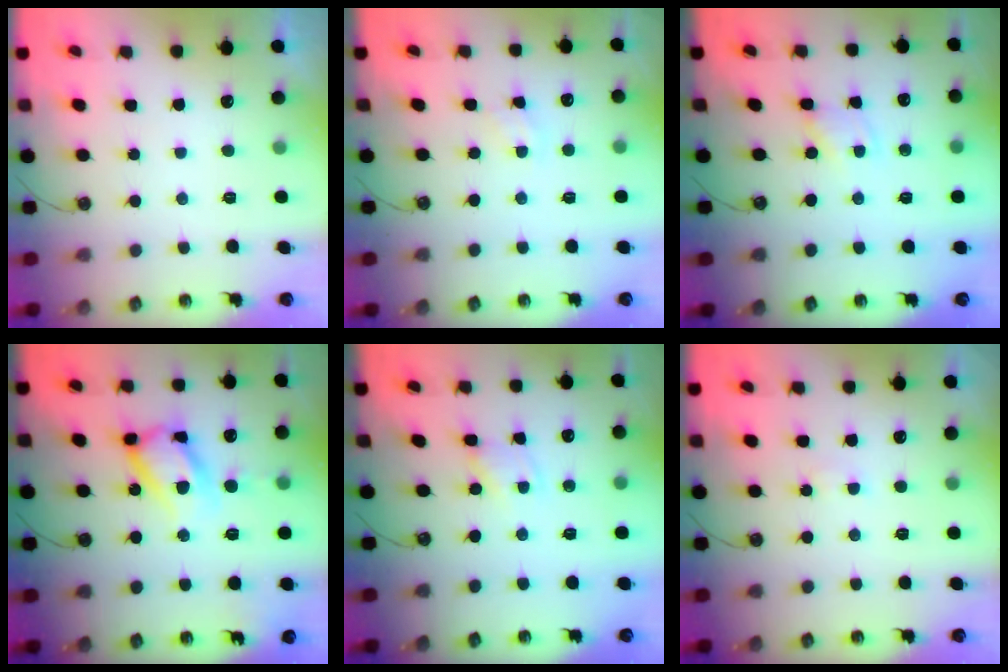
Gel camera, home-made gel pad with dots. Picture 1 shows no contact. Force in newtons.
{"total": 2.4, "press": 2.3, "slide": 0.4}
{"total": 1.1, "press": 1.1, "slide": 0.1}
{"total": 15.6, "press": 15.5, "slide": 1.4}
{"total": 1.1, "press": 1.1, "slide": 0.1}
{"total": 2.4, "press": 2.3, "slide": 0.4}